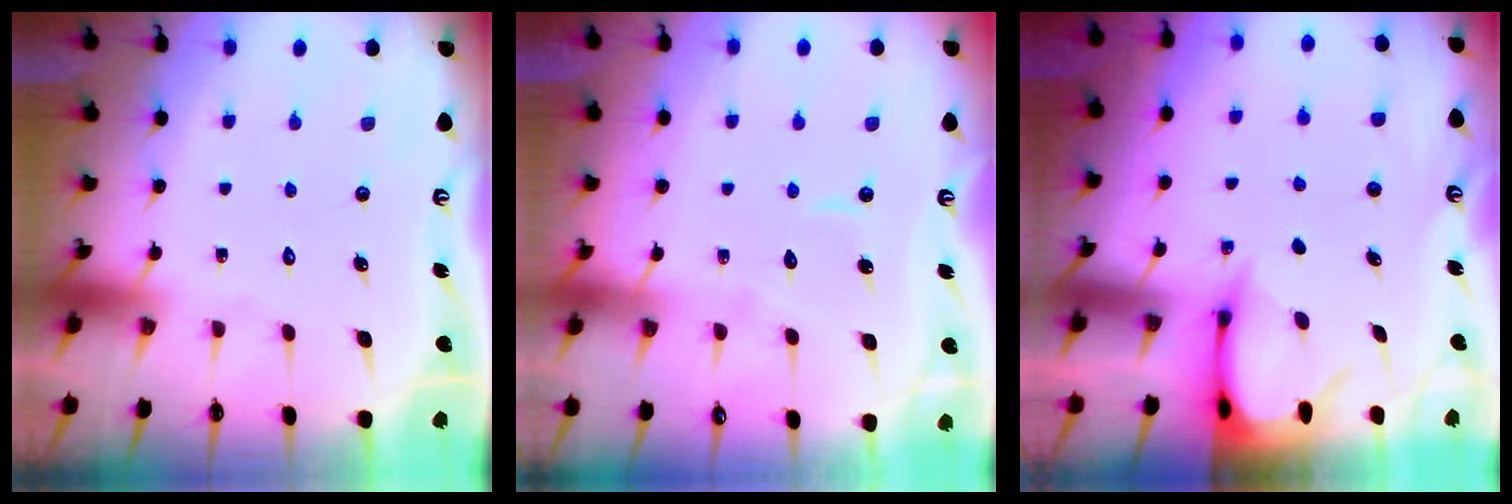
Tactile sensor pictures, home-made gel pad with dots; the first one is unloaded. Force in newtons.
{"total": 3.9, "press": 3.9, "slide": 0.2}
{"total": 3.5, "press": 3.5, "slide": 0.3}